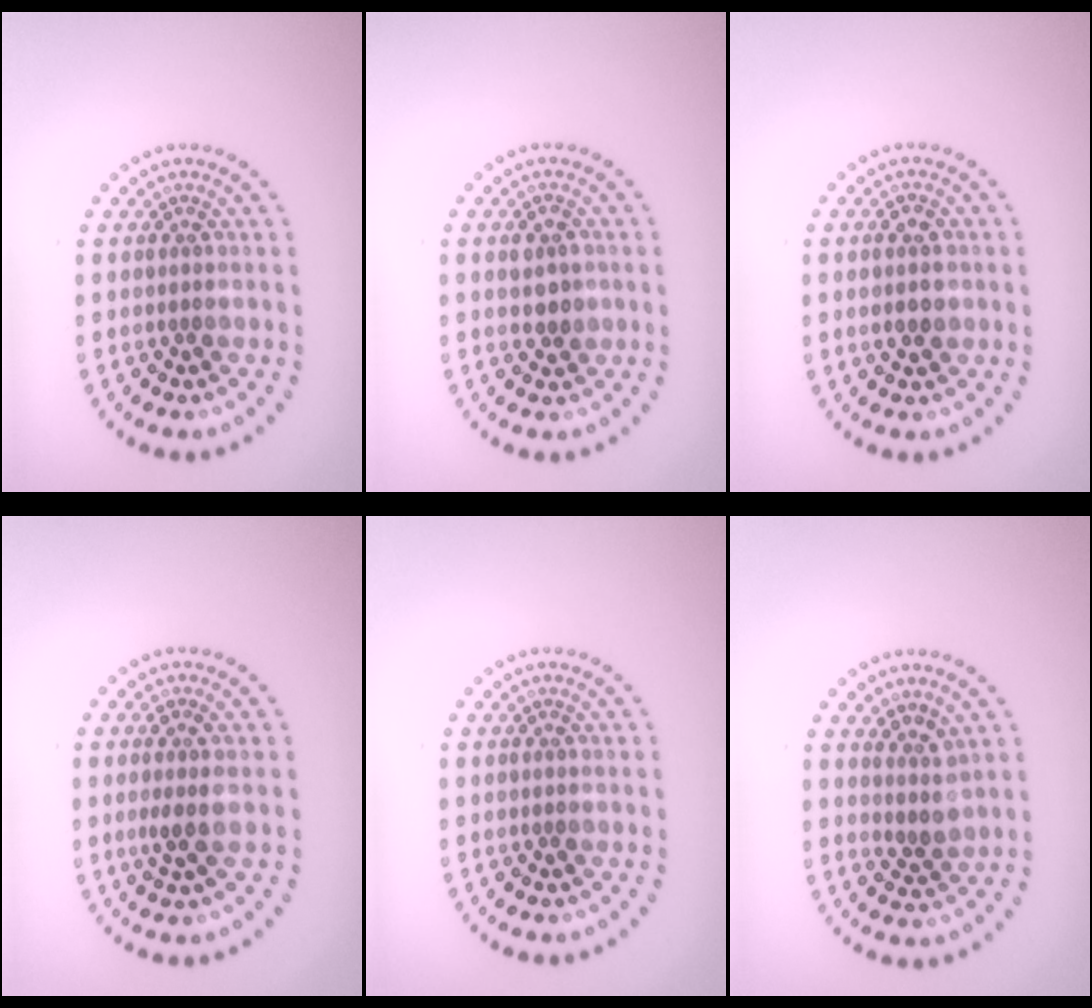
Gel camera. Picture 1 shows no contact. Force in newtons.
{"total": 2.3, "press": 2.3, "slide": 0.4}
{"total": 3.0, "press": 3.0, "slide": 0.2}
{"total": 1.9, "press": 1.6, "slide": 1.0}
{"total": 0.0}
{"total": 1.9, "press": 1.4, "slide": 1.2}